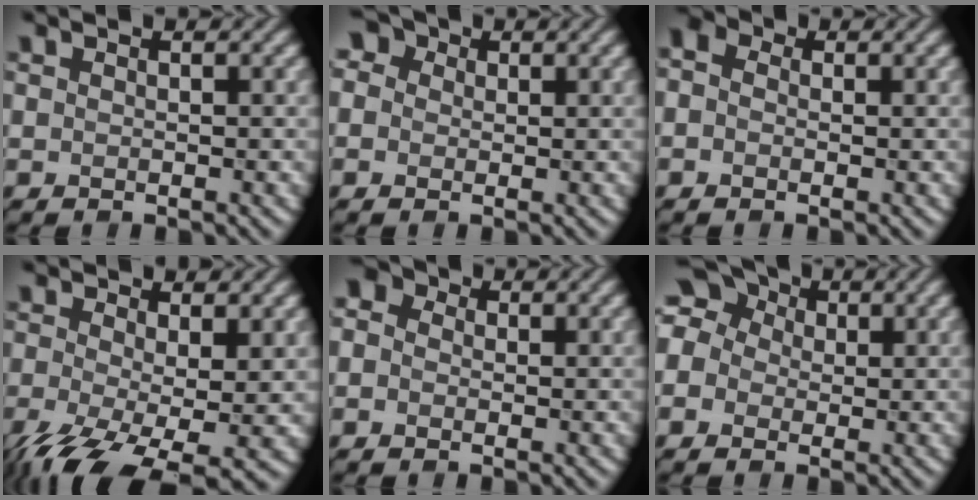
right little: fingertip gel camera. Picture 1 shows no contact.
{"total": 4.6, "force": [1.8, 3.6, 2.2], "torque": [-0.037, 0.030, -0.008]}
{"total": 3.2, "force": [0.6, 2.5, 1.8], "torque": [-0.026, 0.014, -0.022]}
{"total": 9.4, "force": [-3.9, 3.7, 7.7], "torque": [-0.155, -0.038, -0.059]}
{"total": 3.6, "force": [0.8, 2.9, 1.9], "torque": [-0.030, 0.019, -0.018]}
{"total": 8.1, "force": [1.3, 7.0, 3.8], "torque": [-0.077, 0.044, -0.024]}